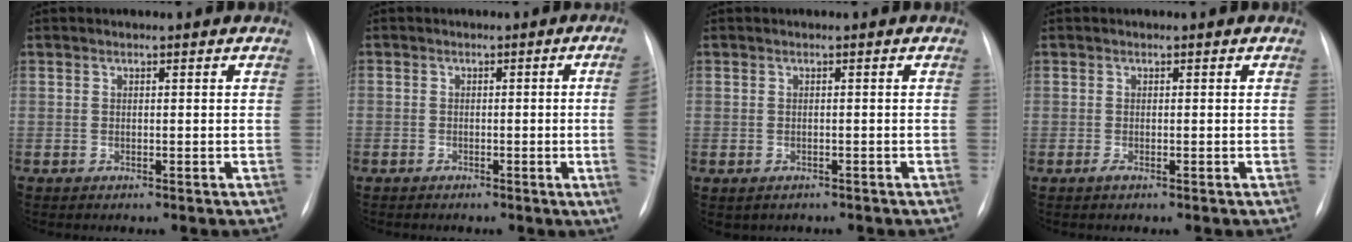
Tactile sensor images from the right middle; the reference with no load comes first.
{"total": 4.8, "force": [-0.7, -1.4, 4.5], "torque": [-0.039, -0.005, -0.013]}
{"total": 1.8, "force": [-1.3, 1.2, 0.6], "torque": [-0.009, -0.001, -0.009]}
{"total": 0.5, "force": [-0.3, 0.0, 0.4], "torque": [-0.005, -0.001, -0.006]}